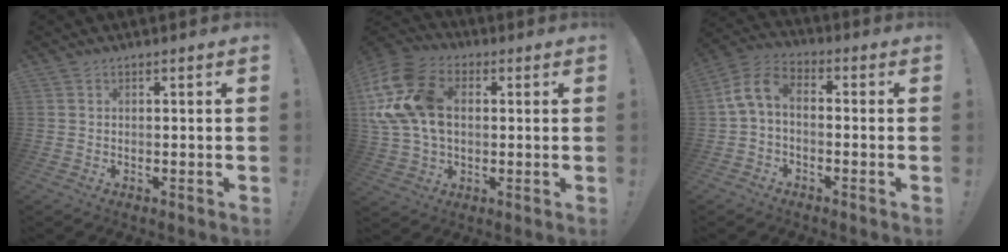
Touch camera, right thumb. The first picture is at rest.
{"total": 19.5, "force": [3.7, 13.8, 13.2], "torque": [-0.258, 0.002, 0.072]}
{"total": 7.6, "force": [-0.4, 4.6, 6.0], "torque": [-0.128, 0.008, -0.003]}